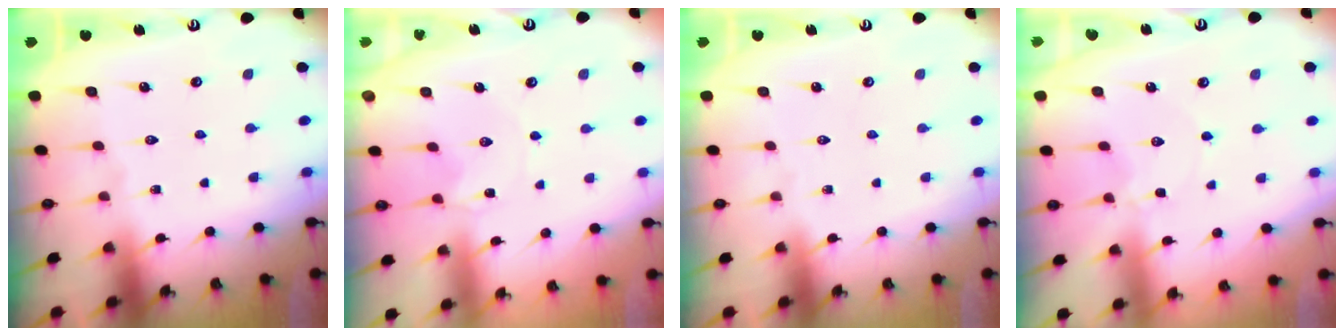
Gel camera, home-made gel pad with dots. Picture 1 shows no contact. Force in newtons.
{"total": 1.0, "press": 1.0, "slide": 0.2}
{"total": 0.0}
{"total": 1.0, "press": 1.0, "slide": 0.1}